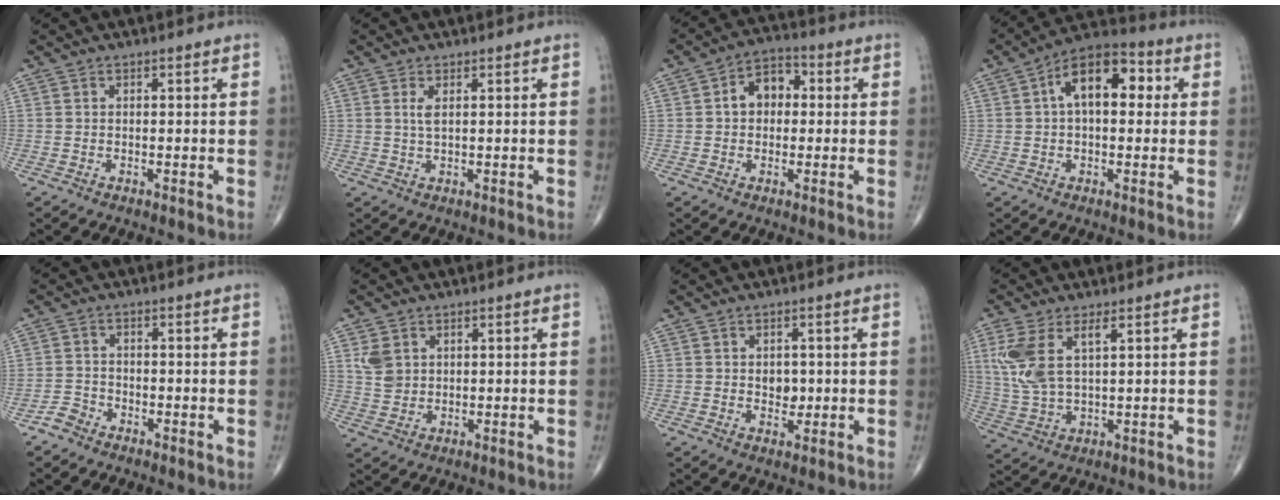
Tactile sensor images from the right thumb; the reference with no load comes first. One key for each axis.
{"total": 2.0, "fx": 0.6, "fy": 0.6, "fz": 1.8, "tx": -0.038, "ty": -0.003, "tz": 0.017}
{"total": 7.2, "fx": 0.8, "fy": 5.2, "fz": 4.9, "tx": -0.056, "ty": 0.022, "tz": 0.003}
{"total": 10.8, "fx": 1.7, "fy": 6.2, "fz": 8.7, "tx": -0.112, "ty": 0.032, "tz": 0.014}
{"total": 2.4, "fx": -1.9, "fy": 1.4, "fz": 0.3, "tx": -0.003, "ty": 0.010, "tz": -0.041}
{"total": 4.4, "fx": 1.6, "fy": 3.4, "fz": 2.2, "tx": -0.034, "ty": -0.006, "tz": 0.039}
{"total": 3.3, "fx": 0.1, "fy": 2.4, "fz": 2.2, "tx": -0.014, "ty": 0.000, "tz": 0.005}
{"total": 9.3, "fx": 3.3, "fy": 4.0, "fz": 7.7, "tx": -0.182, "ty": -0.006, "tz": 0.076}